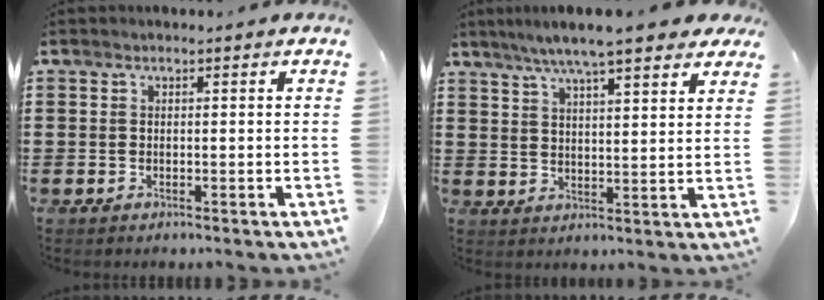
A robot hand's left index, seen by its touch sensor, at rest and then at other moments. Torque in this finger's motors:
{"motor_torque": [2.14, 0.00, 1.05, 0.21]}